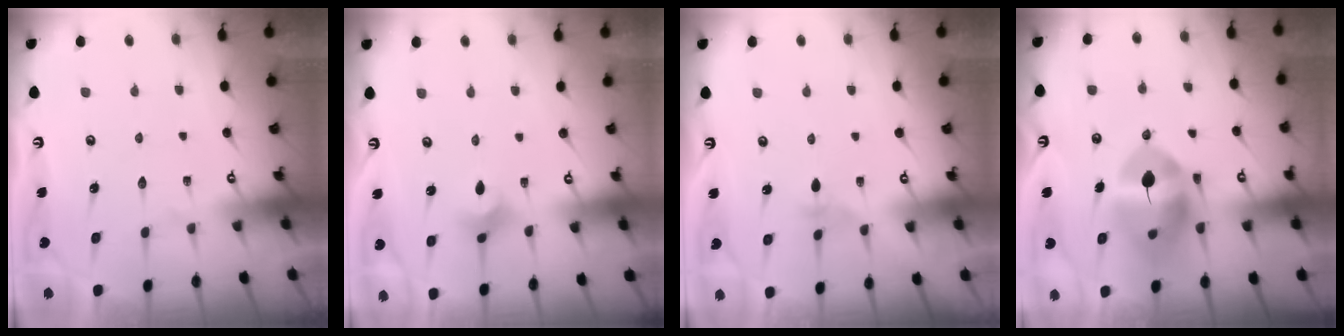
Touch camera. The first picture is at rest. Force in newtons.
{"total": 3.4, "press": 3.4, "slide": 0.5}
{"total": 3.0, "press": 2.9, "slide": 0.5}
{"total": 13.1, "press": 12.9, "slide": 2.1}